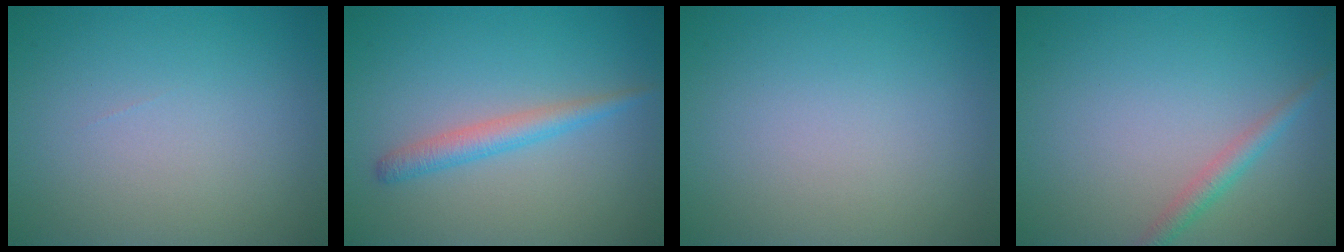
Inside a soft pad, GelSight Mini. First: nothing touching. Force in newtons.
{"total": 2.2, "press": 2.2, "slide": 0.1}
{"total": 0.0}
{"total": 1.8, "press": 1.8, "slide": 0.0}